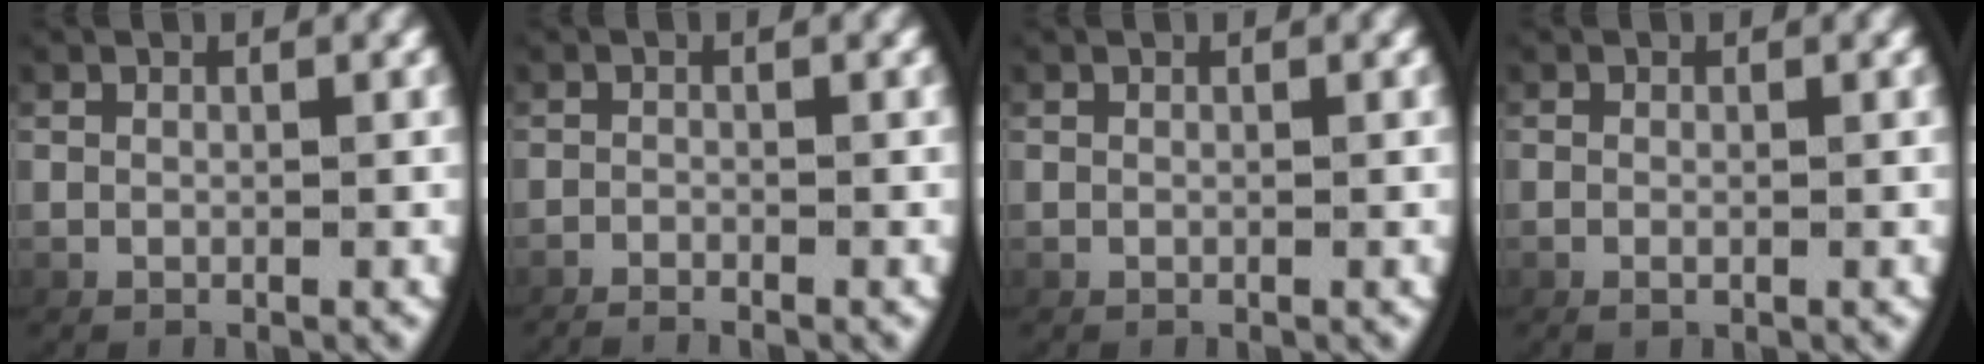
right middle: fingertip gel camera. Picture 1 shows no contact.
{"total": 2.2, "force": [-2.1, 0.3, 0.5], "torque": [-0.014, 0.000, -0.038]}
{"total": 0.0}
{"total": 0.7, "force": [-0.4, 0.3, 0.5], "torque": [-0.015, -0.003, -0.004]}